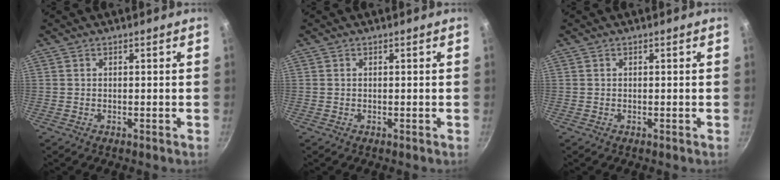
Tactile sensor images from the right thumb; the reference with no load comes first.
{"total": 0.0}
{"total": 0.0}